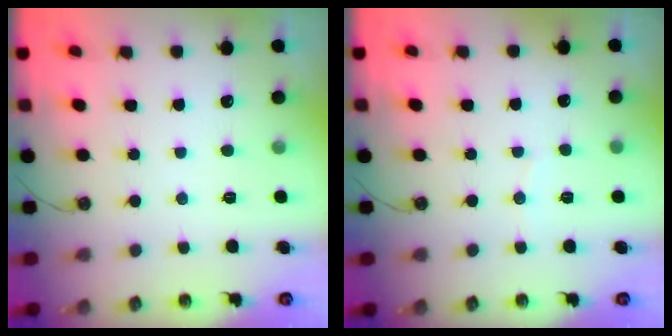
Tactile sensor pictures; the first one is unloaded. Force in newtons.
{"total": 2.7, "press": 2.7, "slide": 0.3}